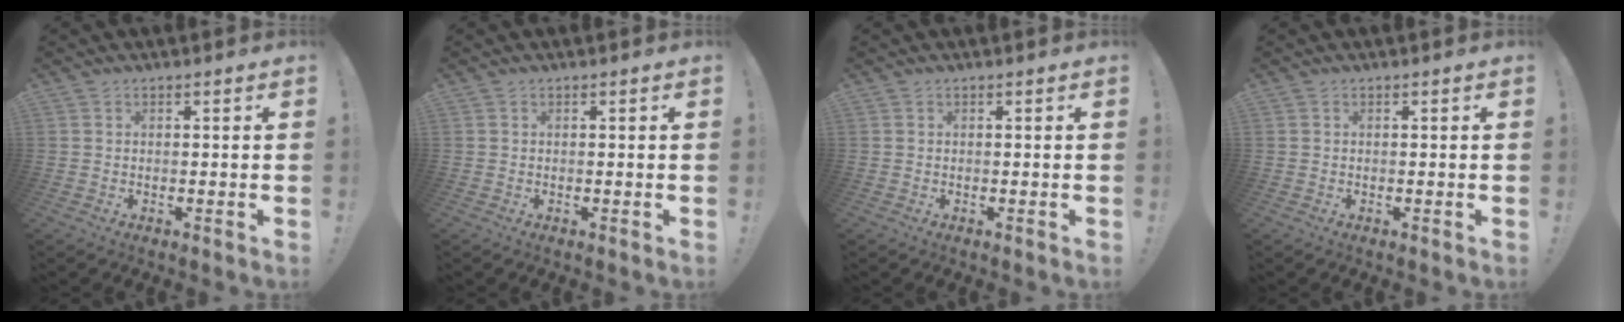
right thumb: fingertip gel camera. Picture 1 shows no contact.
{"total": 0.0}
{"total": 0.0}
{"total": 0.0}